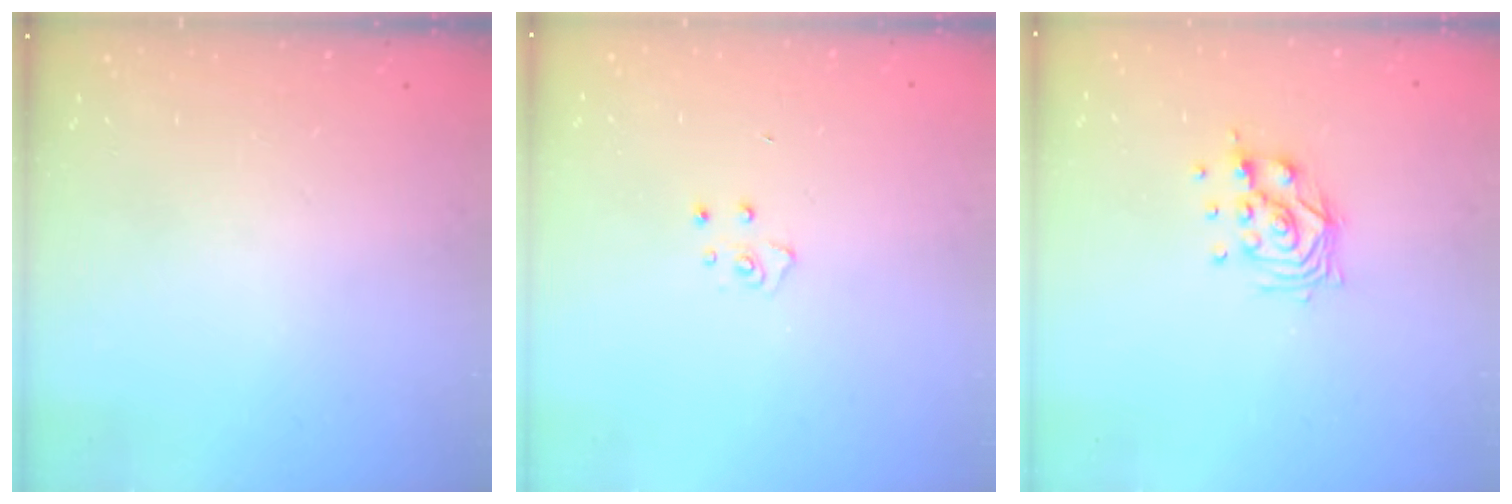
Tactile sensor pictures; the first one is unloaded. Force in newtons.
{"total": 4.4, "press": 4.4, "slide": 0.3}
{"total": 9.6, "press": 9.5, "slide": 1.2}